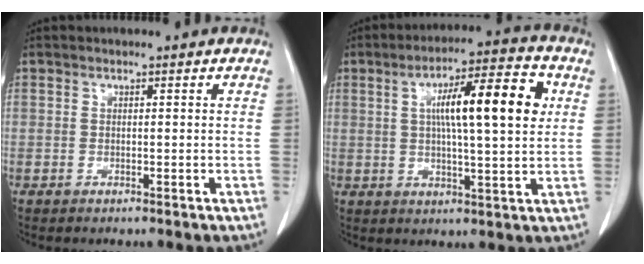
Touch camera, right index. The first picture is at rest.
{"total": 13.4, "force": [3.2, 2.0, 12.9], "torque": [-0.200, 0.023, 0.045]}